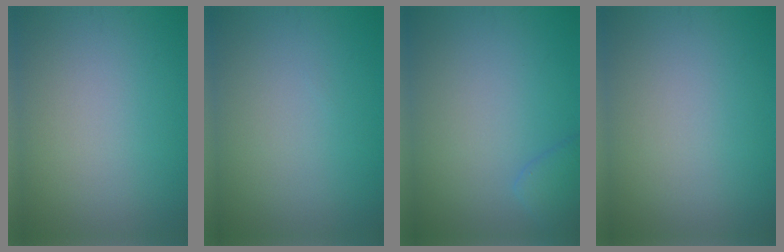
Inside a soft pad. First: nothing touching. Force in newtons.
{"total": 0.0}
{"total": 1.9, "press": 1.9, "slide": 0.1}
{"total": 0.0}